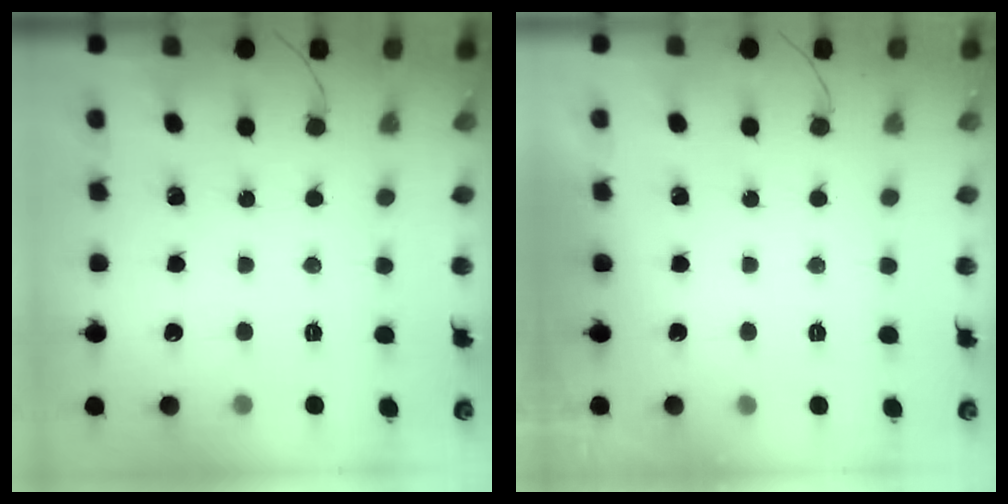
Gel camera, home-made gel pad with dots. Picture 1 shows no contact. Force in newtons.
{"total": 0.0}